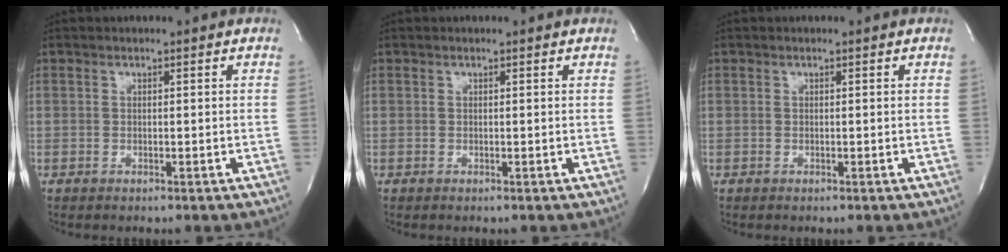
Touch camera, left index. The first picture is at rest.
{"total": 0.0}
{"total": 0.0}